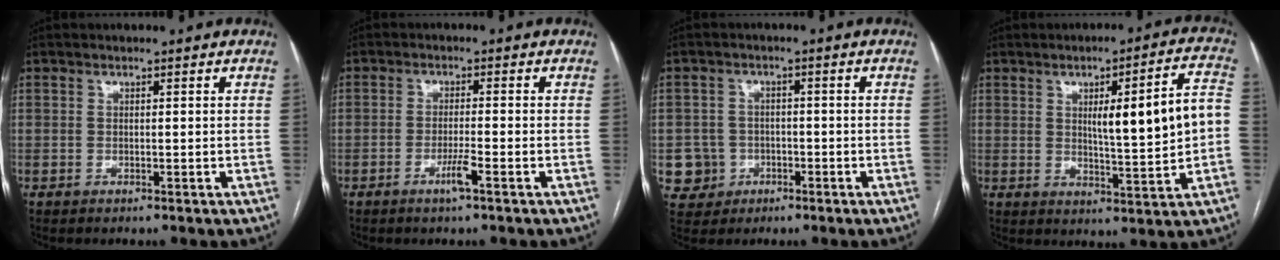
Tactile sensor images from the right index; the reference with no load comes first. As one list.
[{"total": 3.0, "force": [-1.6, -0.4, 2.5], "torque": [-0.051, -0.006, -0.032]}, {"total": 4.7, "force": [-1.3, 4.6, -0.1], "torque": [0.009, 0.013, -0.019]}, {"total": 11.6, "force": [0.8, 0.8, 11.6], "torque": [-0.164, 0.017, 0.018]}]